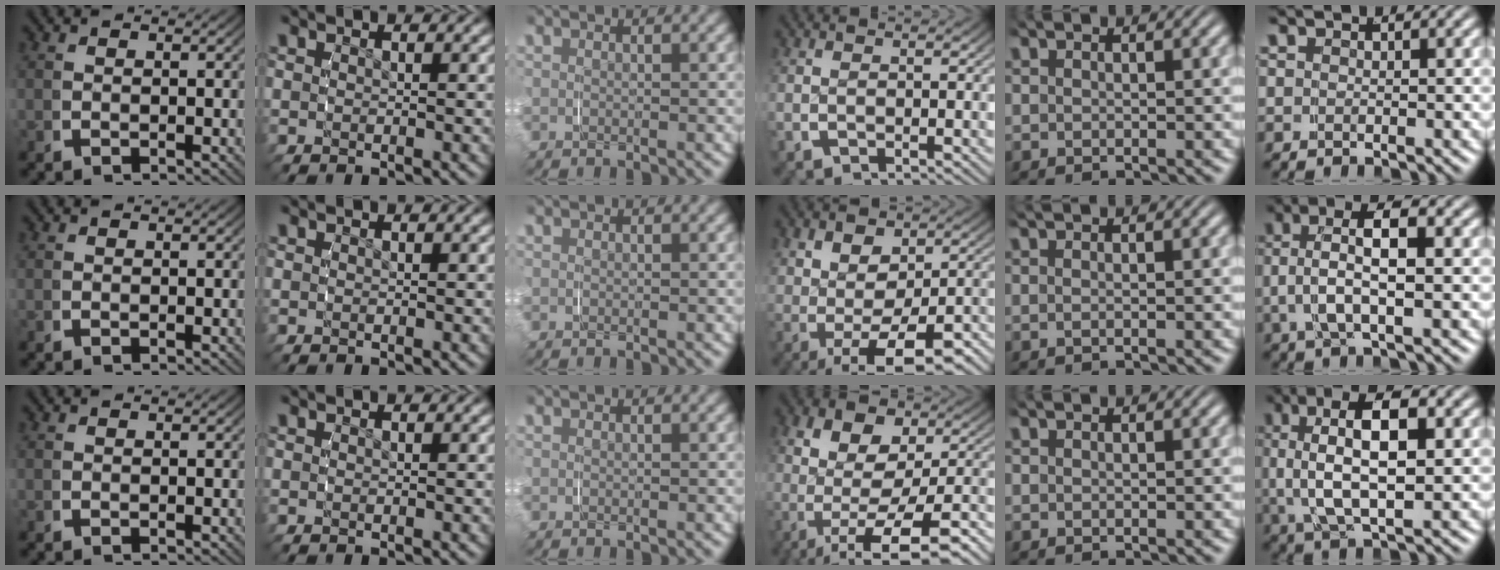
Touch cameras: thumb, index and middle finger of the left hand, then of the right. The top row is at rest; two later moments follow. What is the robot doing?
{"motion": "grasp_and_lifting", "object": "shirt"}